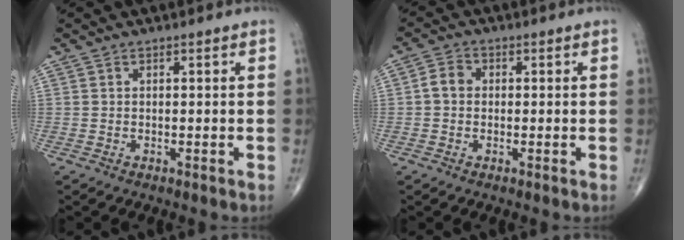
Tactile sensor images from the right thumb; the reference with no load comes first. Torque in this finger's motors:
{"motor_torque": [1.17, 1.05, 0.90, 0.11, 0.10]}